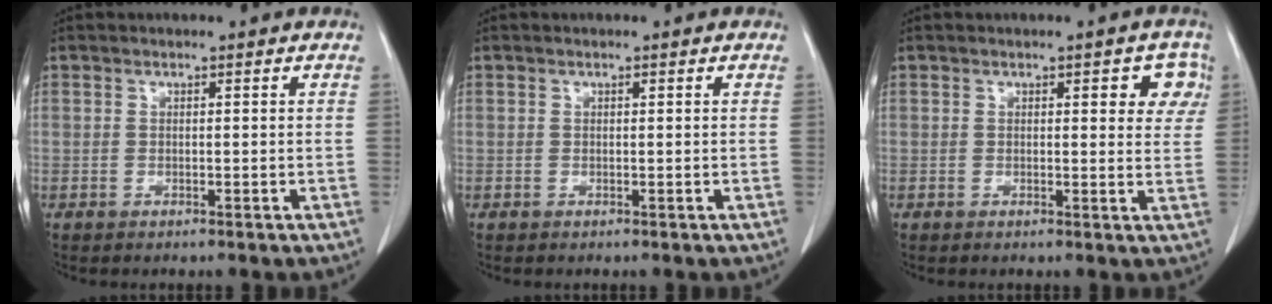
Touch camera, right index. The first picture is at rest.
{"total": 0.0}
{"total": 4.7, "force": [2.0, 1.9, 3.8], "torque": [-0.029, 0.004, 0.016]}